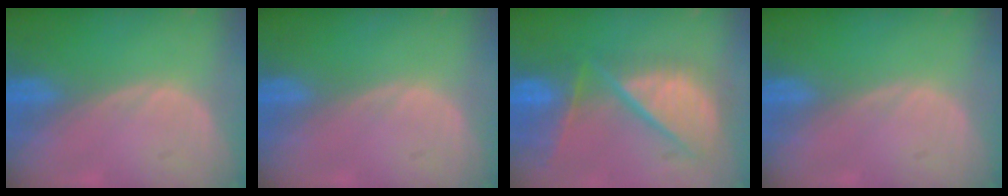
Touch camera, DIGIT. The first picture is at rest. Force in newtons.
{"total": 0.0}
{"total": 12.3, "press": 10.1, "slide": 7.0}
{"total": 0.0}